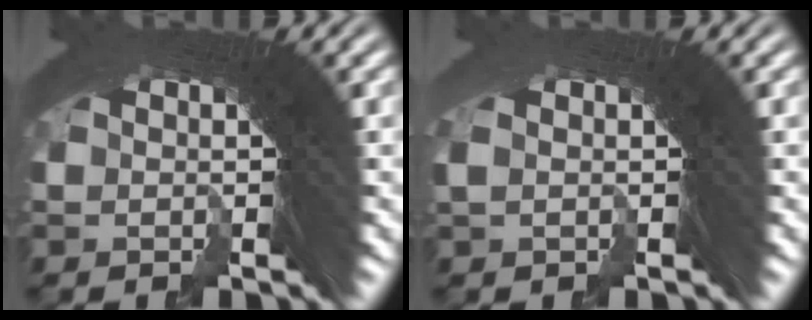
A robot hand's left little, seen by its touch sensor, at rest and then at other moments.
{"total": 0.8, "force": [0.4, -0.5, 0.6], "torque": [0.004, 0.015, 0.002]}